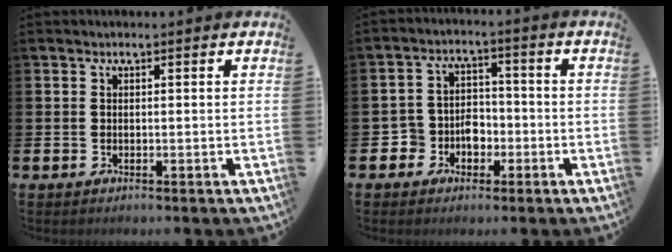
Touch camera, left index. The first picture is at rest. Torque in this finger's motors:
{"motor_torque": [0.13, 0.18, 0.04, 0.00]}